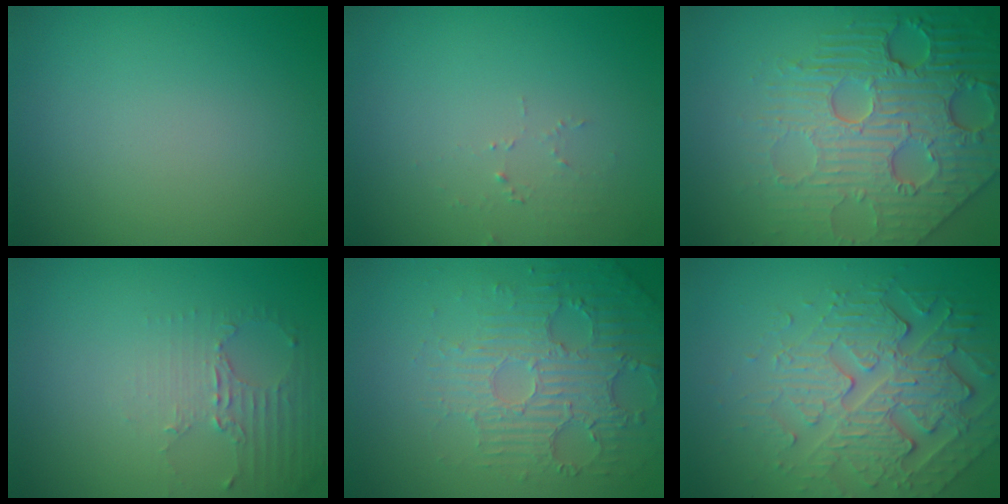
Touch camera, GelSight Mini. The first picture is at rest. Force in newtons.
{"total": 1.1, "press": 1.1, "slide": 0.1}
{"total": 8.6, "press": 6.0, "slide": 6.1}
{"total": 2.3, "press": 1.8, "slide": 1.6}
{"total": 4.7, "press": 3.7, "slide": 2.8}
{"total": 6.0, "press": 4.8, "slide": 3.7}